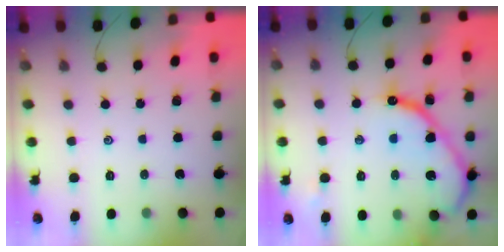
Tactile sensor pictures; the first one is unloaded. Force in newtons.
{"total": 14.0, "press": 14.0, "slide": 0.9}